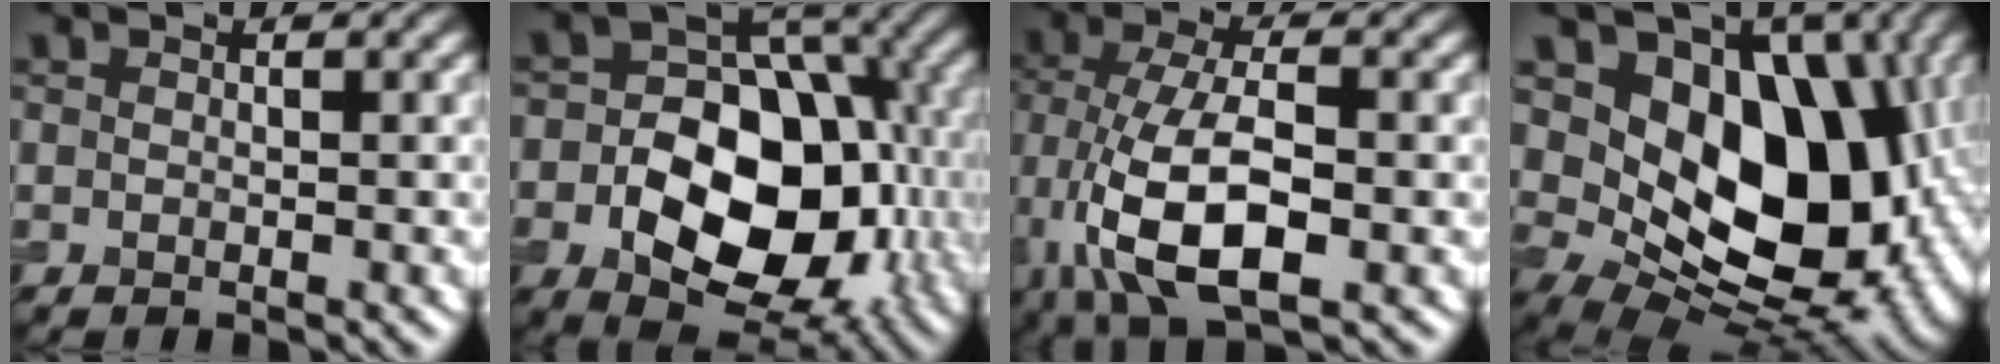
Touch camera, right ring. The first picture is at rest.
{"total": 13.7, "force": [-3.3, 9.4, 9.4], "torque": [-0.131, -0.016, -0.061]}
{"total": 9.7, "force": [-2.9, 4.1, 8.2], "torque": [-0.168, -0.005, -0.056]}
{"total": 15.3, "force": [1.7, 10.8, 10.8], "torque": [-0.129, -0.011, 0.029]}